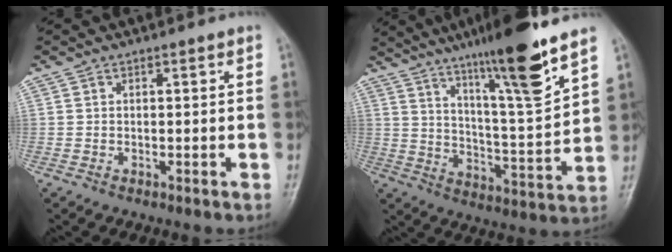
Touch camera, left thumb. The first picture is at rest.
{"total": 17.4, "force": [11.8, 0.9, 12.7], "torque": [-0.195, -0.065, 0.194]}